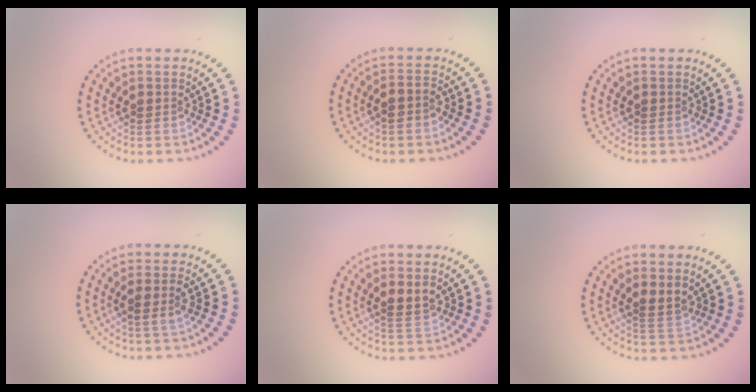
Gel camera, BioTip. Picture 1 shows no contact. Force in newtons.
{"total": 1.7, "press": 1.6, "slide": 0.7}
{"total": 0.0}
{"total": 1.4, "press": 1.3, "slide": 0.5}
{"total": 2.1, "press": 2.0, "slide": 0.4}
{"total": 1.8, "press": 1.7, "slide": 0.8}